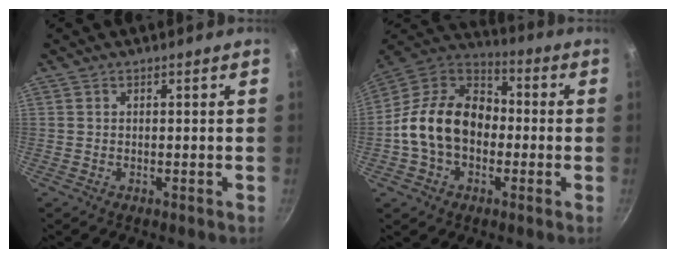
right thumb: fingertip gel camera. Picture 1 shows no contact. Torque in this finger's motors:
{"motor_torque": [1.34, 2.08, 0.60, -0.60, 0.22]}